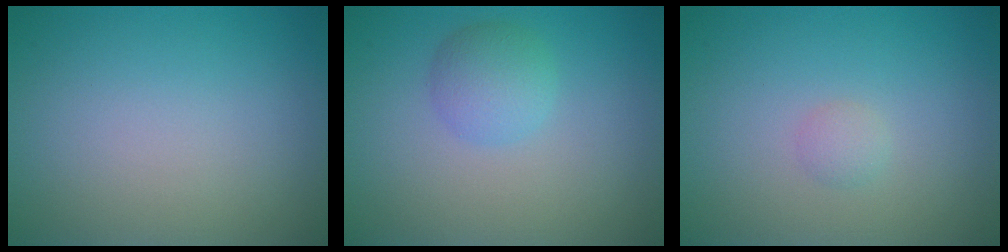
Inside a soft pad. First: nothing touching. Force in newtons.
{"total": 2.6, "press": 2.6, "slide": 0.1}
{"total": 0.9, "press": 0.9, "slide": 0.0}